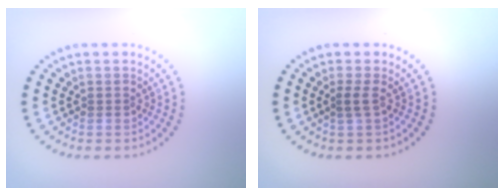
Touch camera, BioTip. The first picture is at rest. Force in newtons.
{"total": 1.0, "press": 0.8, "slide": 0.5}